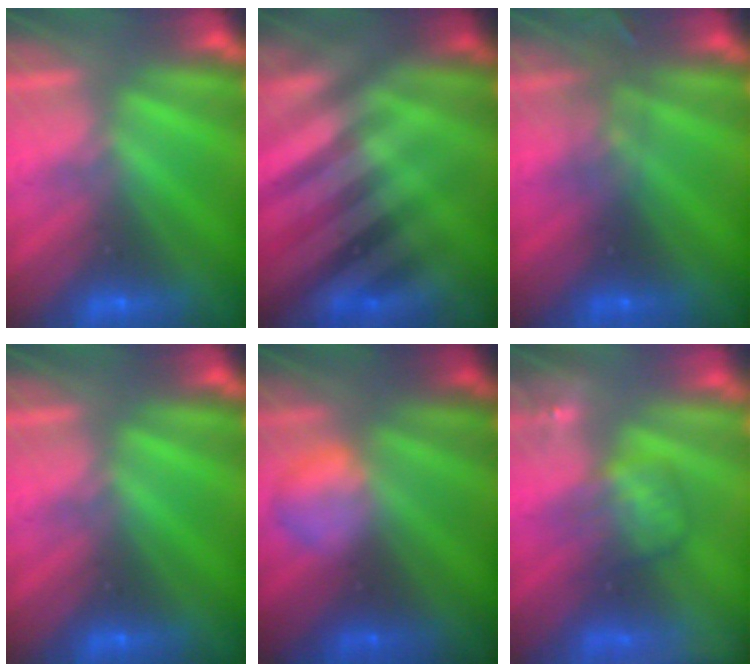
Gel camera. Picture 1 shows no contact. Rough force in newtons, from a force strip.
{"total": 2.7}
{"total": 2.8}
{"total": 0.0}
{"total": 2.2}
{"total": 4.7}